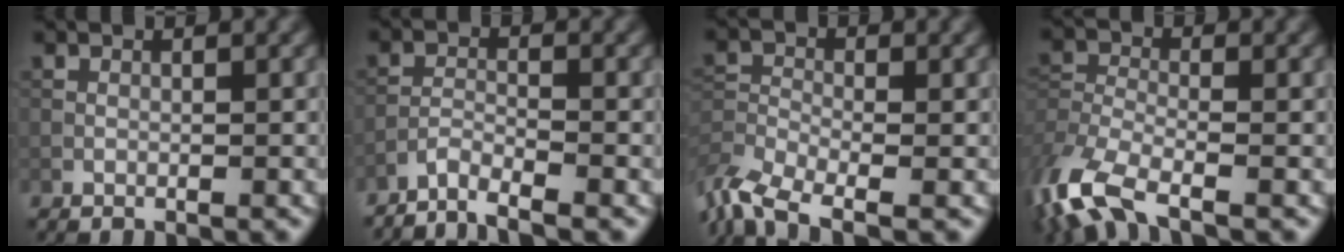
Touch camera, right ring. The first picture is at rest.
{"total": 2.6, "force": [-2.4, 0.1, 0.9], "torque": [-0.015, -0.001, -0.054]}
{"total": 6.1, "force": [-4.7, 2.1, 3.3], "torque": [-0.070, -0.014, -0.100]}
{"total": 8.5, "force": [-5.9, 3.1, 5.3], "torque": [-0.128, -0.020, -0.122]}